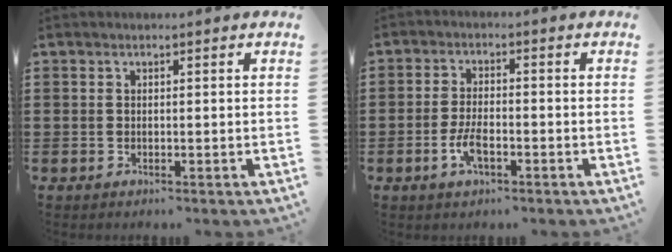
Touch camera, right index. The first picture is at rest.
{"total": 4.0, "force": [-1.7, 1.5, 3.3], "torque": [-0.076, -0.004, -0.034]}